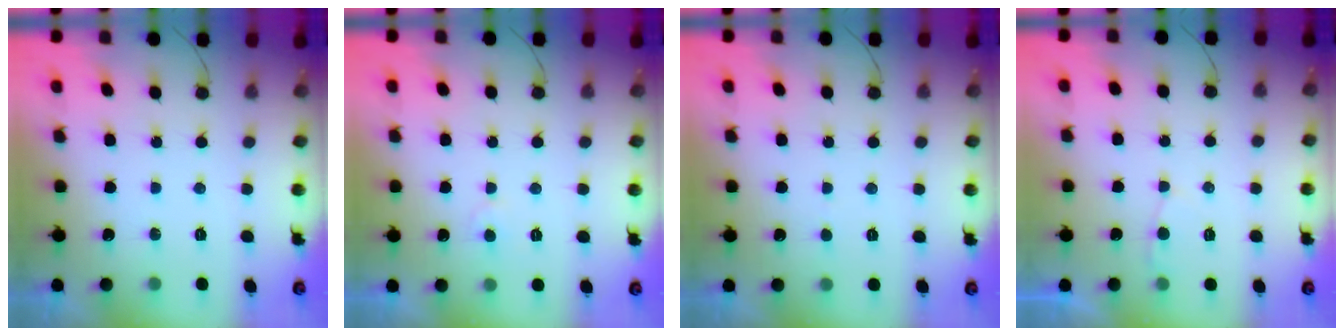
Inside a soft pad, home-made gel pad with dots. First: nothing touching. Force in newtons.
{"total": 3.7, "press": 3.6, "slide": 0.5}
{"total": 0.7, "press": 0.7, "slide": 0.1}
{"total": 3.0, "press": 3.0, "slide": 0.3}